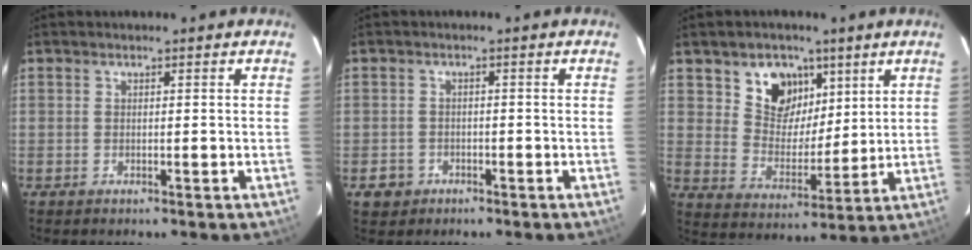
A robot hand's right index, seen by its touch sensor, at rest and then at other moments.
{"total": 3.4, "force": [-1.6, 3.0, 0.4], "torque": [-0.020, 0.007, -0.023]}
{"total": 10.3, "force": [5.6, 7.7, 3.9], "torque": [-0.071, 0.000, 0.105]}